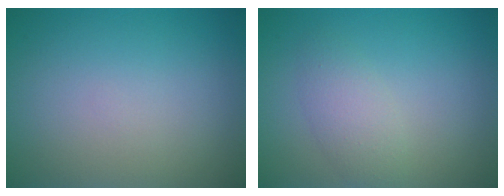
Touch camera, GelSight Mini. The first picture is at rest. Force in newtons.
{"total": 2.3, "press": 2.3, "slide": 0.1}